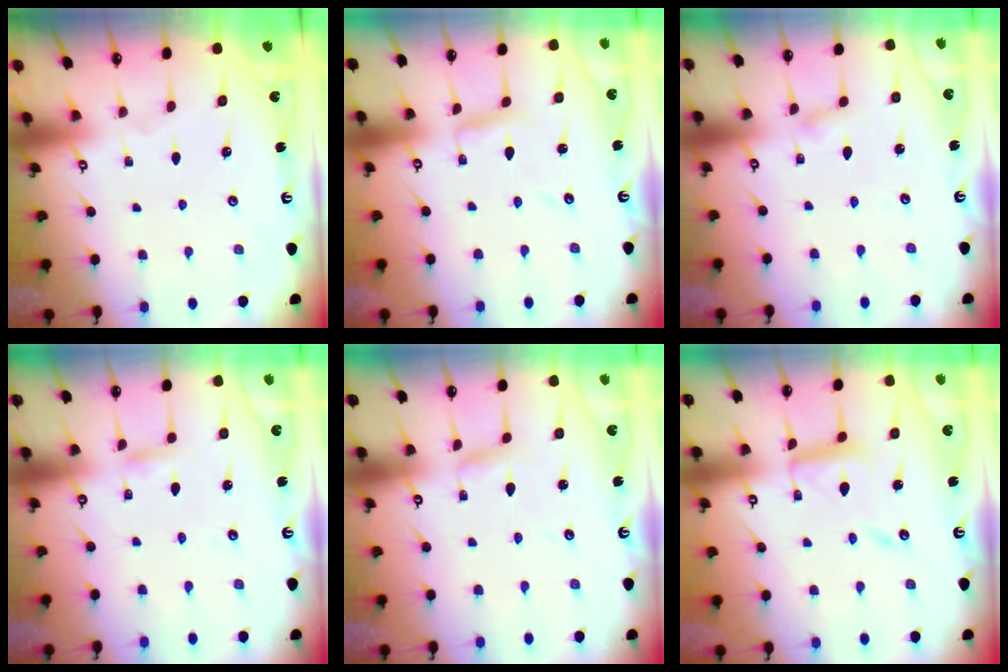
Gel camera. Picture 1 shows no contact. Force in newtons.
{"total": 5.1, "press": 5.1, "slide": 0.4}
{"total": 2.0, "press": 2.0, "slide": 0.2}
{"total": 3.6, "press": 3.6, "slide": 0.2}
{"total": 2.0, "press": 2.0, "slide": 0.2}
{"total": 12.0, "press": 12.0, "slide": 0.9}